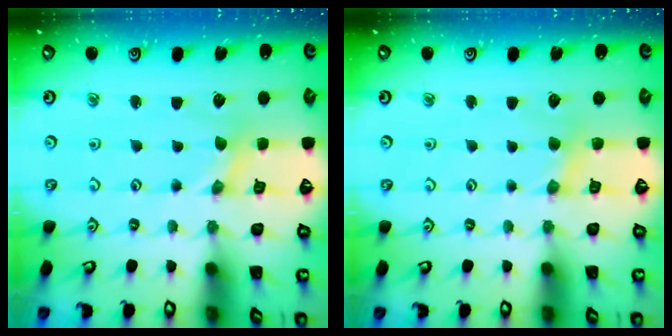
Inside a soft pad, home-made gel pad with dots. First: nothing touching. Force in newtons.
{"total": 3.0, "press": 3.0, "slide": 0.4}